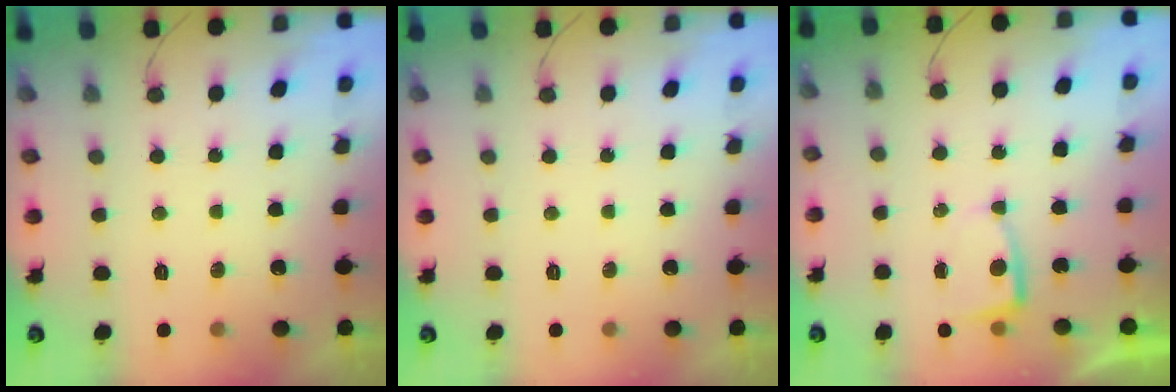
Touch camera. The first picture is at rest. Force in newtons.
{"total": 0.0}
{"total": 2.0, "press": 2.0, "slide": 0.3}